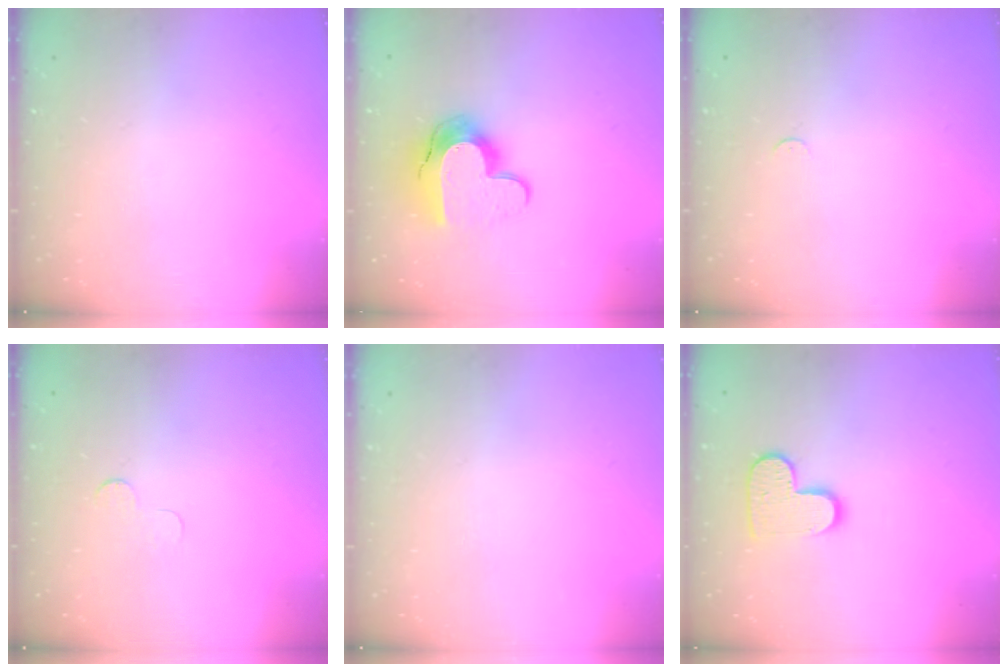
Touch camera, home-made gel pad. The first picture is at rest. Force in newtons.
{"total": 13.0, "press": 13.0, "slide": 1.0}
{"total": 2.3, "press": 2.3, "slide": 0.3}
{"total": 3.0, "press": 2.9, "slide": 0.3}
{"total": 0.0}
{"total": 10.1, "press": 10.1, "slide": 0.3}